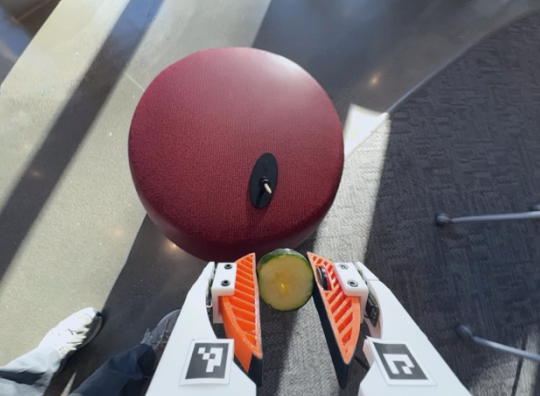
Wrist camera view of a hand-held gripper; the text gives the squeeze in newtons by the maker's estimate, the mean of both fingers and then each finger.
{"total": 6.7, "left": 6.3, "right": 7.1}